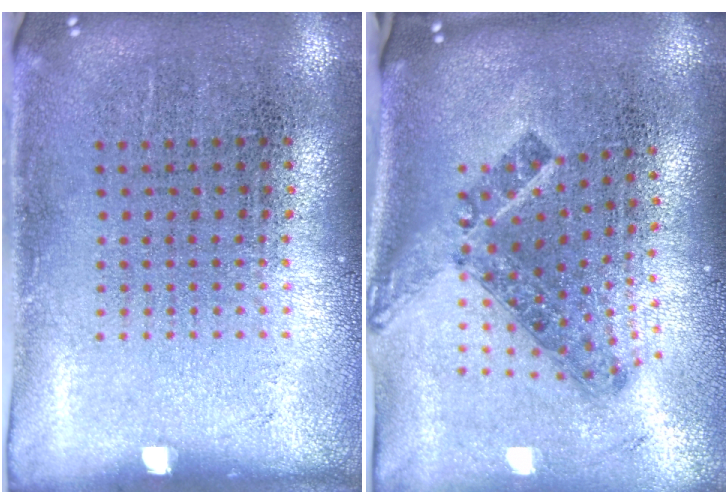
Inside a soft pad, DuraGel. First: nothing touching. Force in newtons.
{"total": 1.5, "press": 1.1, "slide": 1.0}